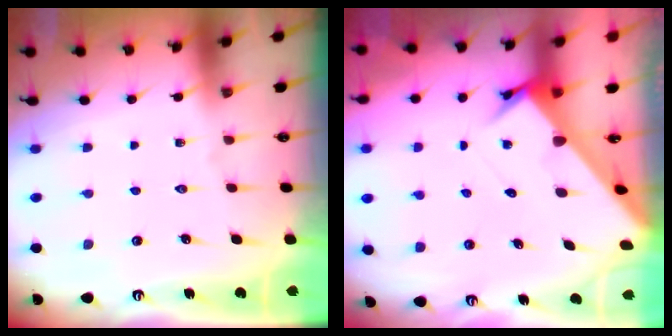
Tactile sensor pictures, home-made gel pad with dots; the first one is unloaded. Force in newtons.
{"total": 2.9, "press": 2.9, "slide": 0.2}